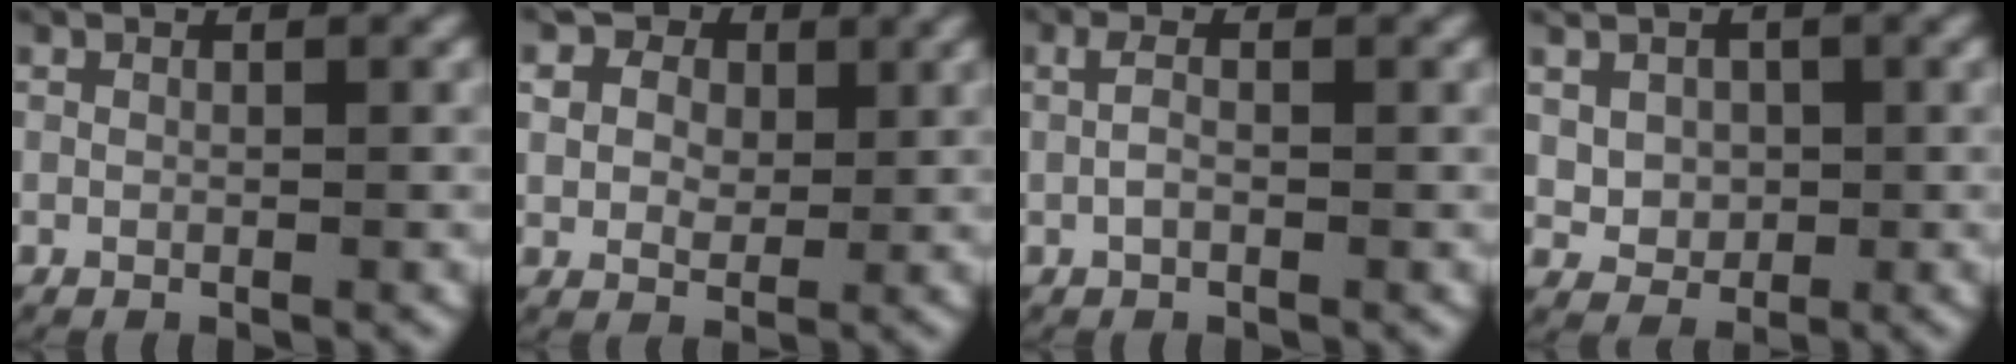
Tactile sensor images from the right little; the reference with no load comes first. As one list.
[{"total": 4.5, "force": [1.0, 3.7, 2.4], "torque": [-0.046, -0.008, 0.017]}, {"total": 1.4, "force": [-0.2, 0.6, 1.3], "torque": [-0.026, -0.002, -0.005]}, {"total": 2.9, "force": [0.2, 2.6, 1.2], "torque": [-0.024, -0.010, 0.014]}]